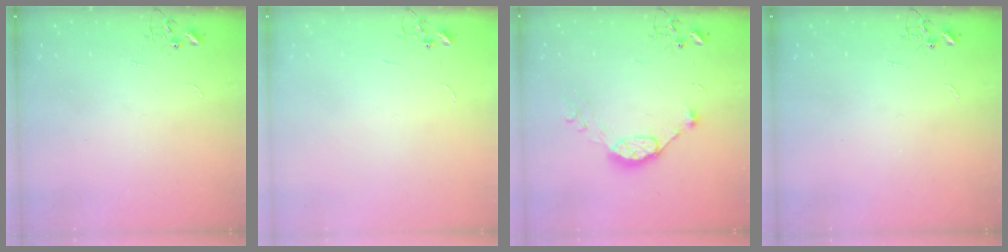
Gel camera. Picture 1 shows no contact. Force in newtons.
{"total": 0.0}
{"total": 10.8, "press": 10.7, "slide": 0.8}
{"total": 0.0}